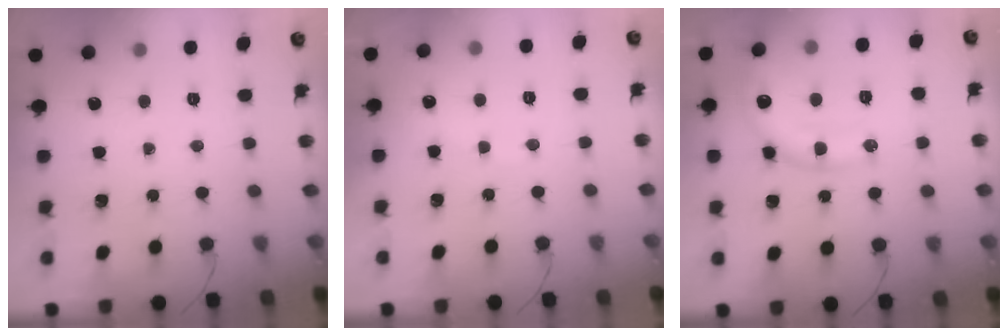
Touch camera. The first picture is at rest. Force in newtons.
{"total": 5.1, "press": 5.1, "slide": 0.8}
{"total": 15.3, "press": 15.2, "slide": 1.9}